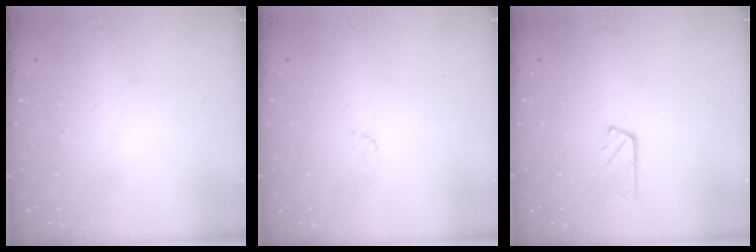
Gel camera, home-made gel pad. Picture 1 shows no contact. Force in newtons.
{"total": 3.6, "press": 3.6, "slide": 0.4}
{"total": 2.9, "press": 2.9, "slide": 0.1}